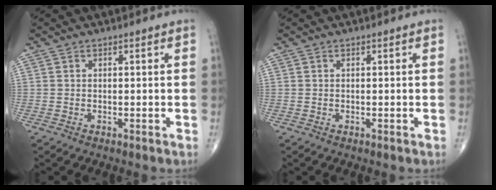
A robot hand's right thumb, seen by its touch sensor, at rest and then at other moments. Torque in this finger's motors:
{"motor_torque": [-0.17, 0.17, -0.22, -0.06, -0.03]}